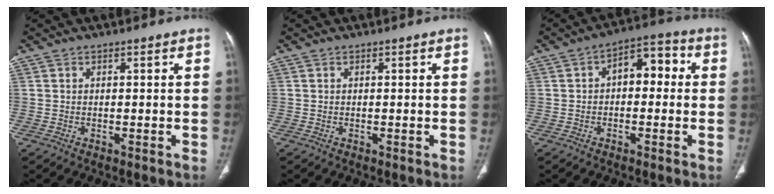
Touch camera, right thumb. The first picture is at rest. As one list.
[{"total": 0.0}, {"total": 7.6, "force": [0.4, 4.6, 6.0], "torque": [-0.053, 0.028, -0.007]}]